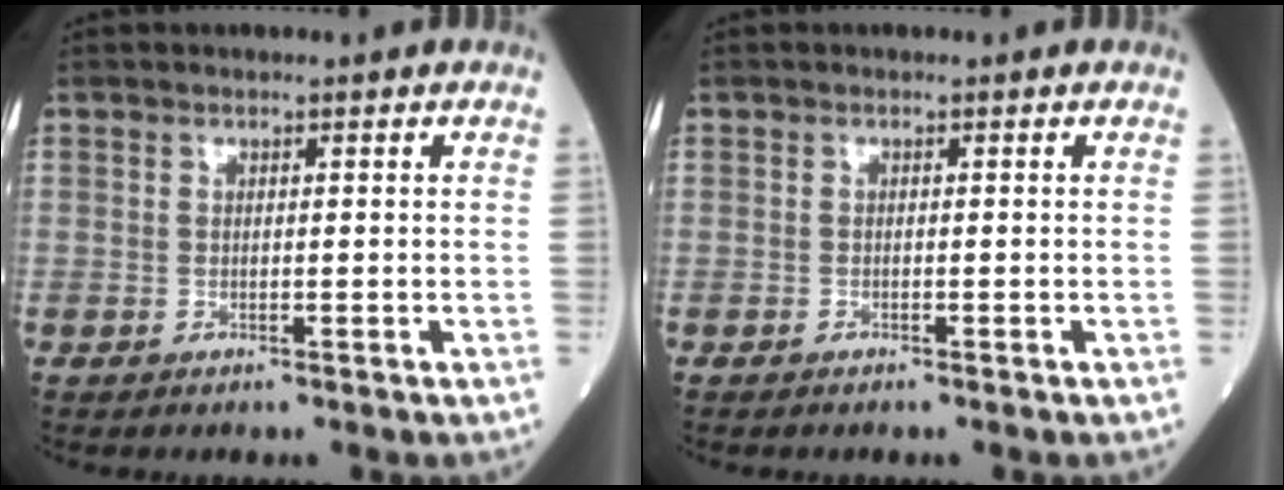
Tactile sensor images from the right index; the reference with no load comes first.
{"total": 0.0}